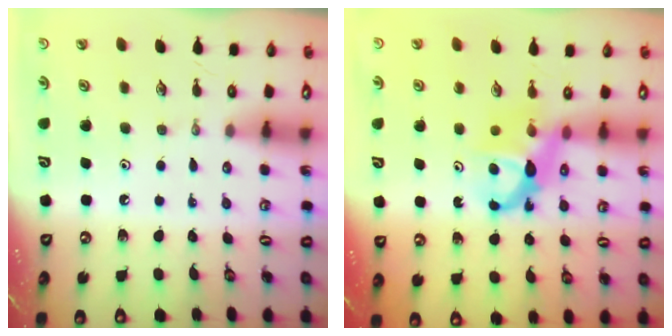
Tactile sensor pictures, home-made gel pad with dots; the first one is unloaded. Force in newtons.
{"total": 6.9, "press": 6.8, "slide": 0.6}